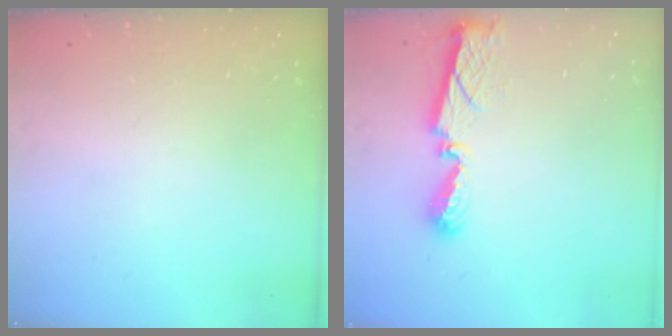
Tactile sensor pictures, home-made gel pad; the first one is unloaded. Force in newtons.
{"total": 8.7, "press": 8.7, "slide": 0.4}